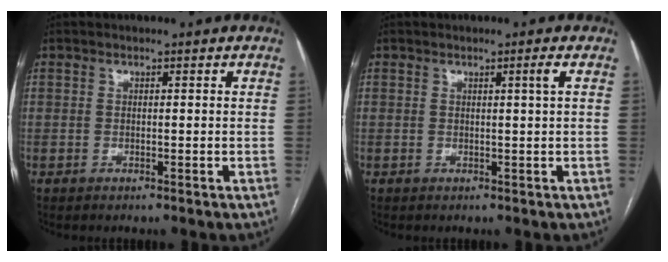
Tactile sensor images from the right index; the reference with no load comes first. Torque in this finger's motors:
{"motor_torque": [0.24, 0.03, 0.08, 0.02]}